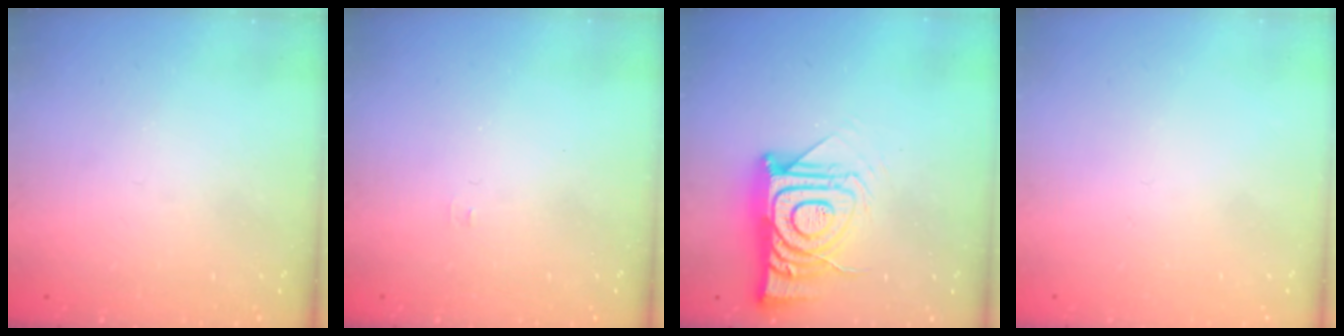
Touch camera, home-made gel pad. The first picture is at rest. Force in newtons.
{"total": 3.3, "press": 3.3, "slide": 0.4}
{"total": 16.1, "press": 16.1, "slide": 1.3}
{"total": 1.7, "press": 1.7, "slide": 0.1}